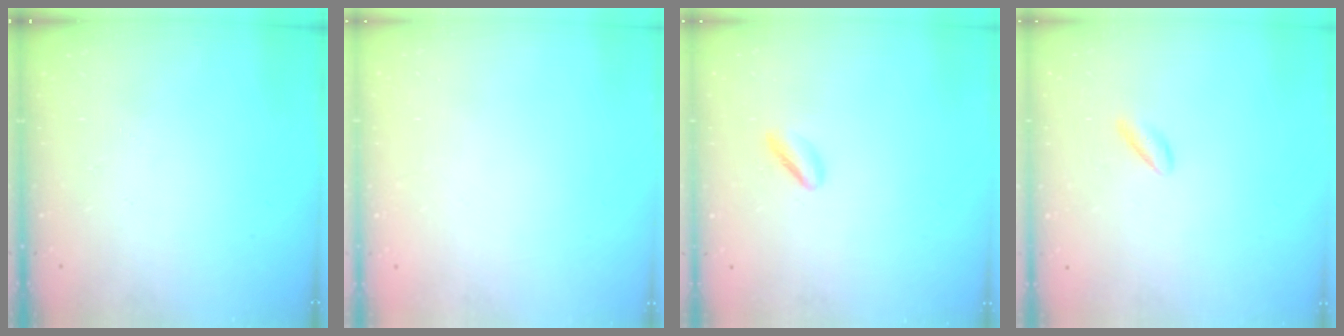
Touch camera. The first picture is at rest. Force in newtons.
{"total": 2.0, "press": 2.0, "slide": 0.1}
{"total": 3.7, "press": 3.5, "slide": 1.2}
{"total": 2.2, "press": 1.9, "slide": 1.1}